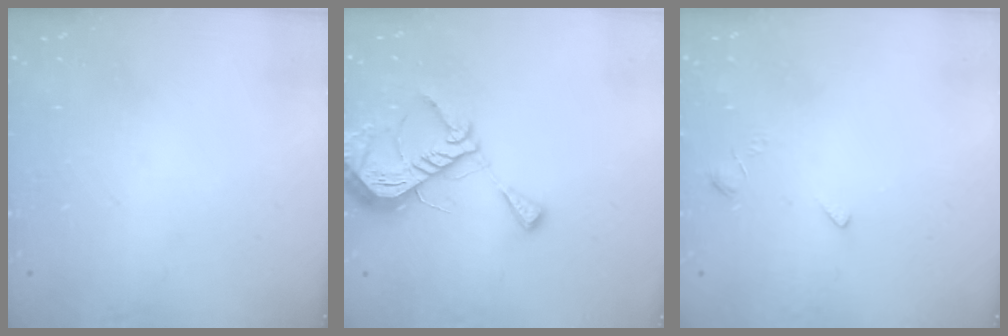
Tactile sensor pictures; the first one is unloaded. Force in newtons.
{"total": 12.8, "press": 12.7, "slide": 1.2}
{"total": 1.6, "press": 1.5, "slide": 0.5}